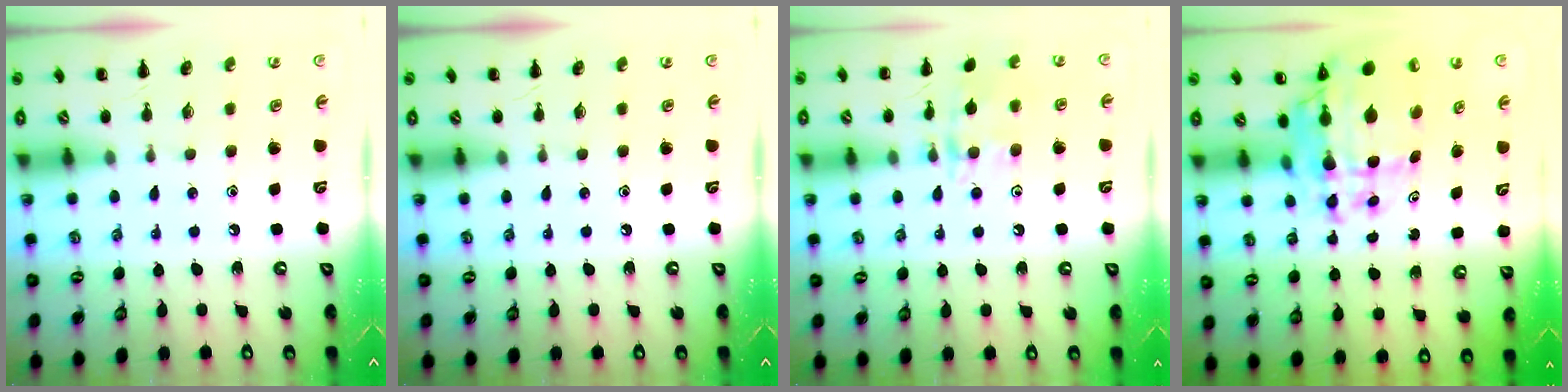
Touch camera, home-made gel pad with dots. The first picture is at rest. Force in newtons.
{"total": 0.0}
{"total": 12.0, "press": 12.0, "slide": 0.6}
{"total": 12.9, "press": 12.1, "slide": 4.3}